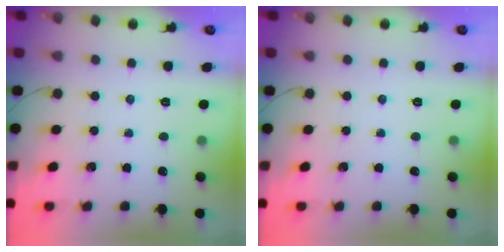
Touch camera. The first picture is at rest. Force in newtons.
{"total": 0.0}